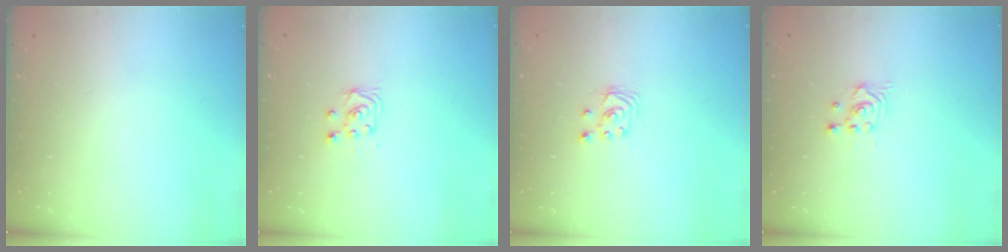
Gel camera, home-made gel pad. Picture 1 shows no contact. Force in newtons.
{"total": 5.2, "press": 5.2, "slide": 0.5}
{"total": 3.0, "press": 3.0, "slide": 0.3}
{"total": 2.4, "press": 2.3, "slide": 0.2}